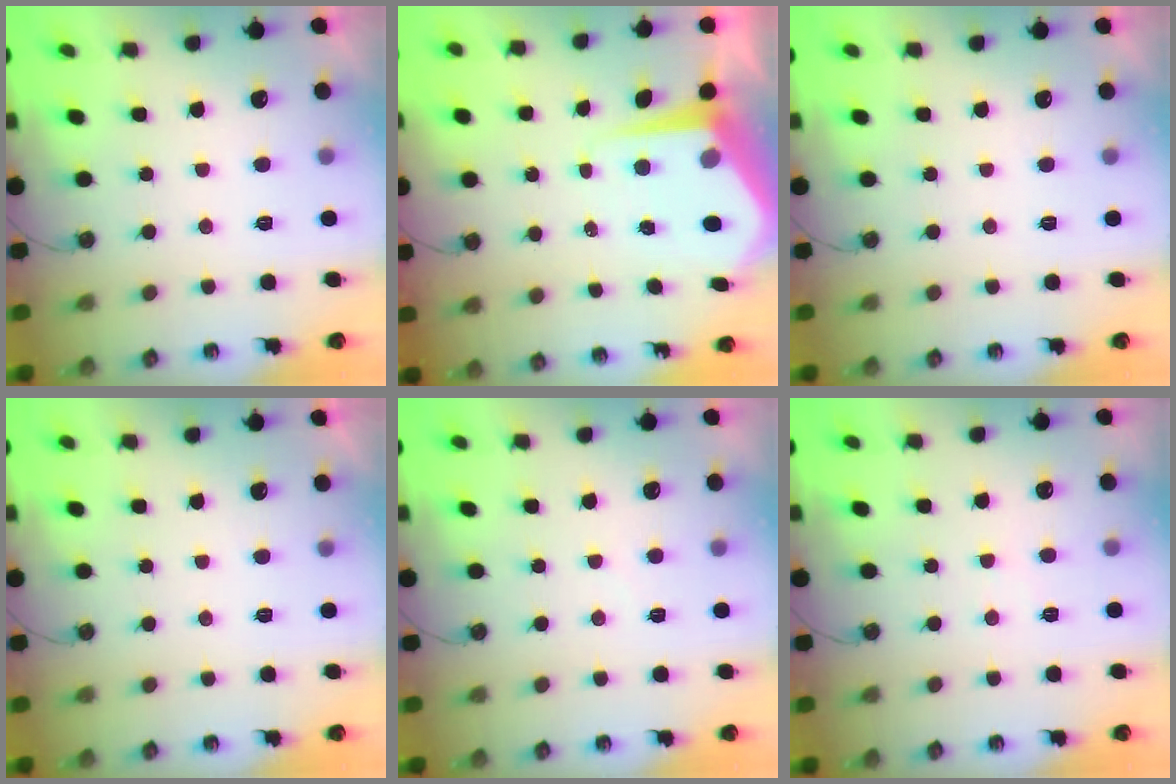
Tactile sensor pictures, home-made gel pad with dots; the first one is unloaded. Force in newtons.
{"total": 8.8, "press": 8.7, "slide": 1.1}
{"total": 0.0}
{"total": 0.0}
{"total": 2.9, "press": 2.9, "slide": 0.5}
{"total": 2.9, "press": 2.9, "slide": 0.5}